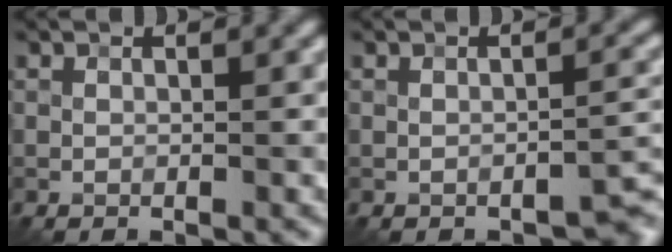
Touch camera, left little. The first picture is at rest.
{"total": 2.0, "force": [-1.4, 0.7, 1.2], "torque": [-0.013, 0.006, -0.019]}